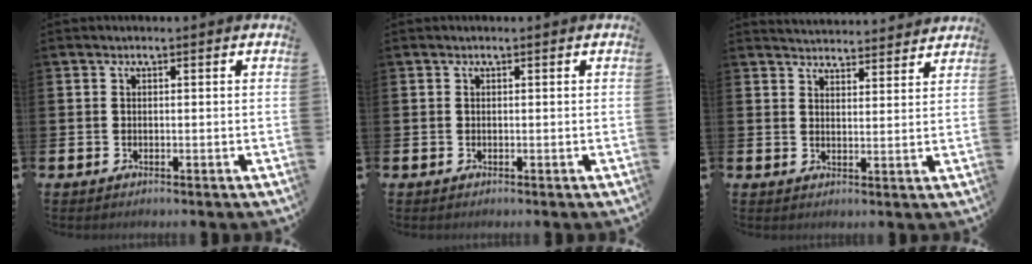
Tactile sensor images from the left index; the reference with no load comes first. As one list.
[{"total": 0.0}, {"total": 4.1, "force": [4.1, 0.4, -0.2], "torque": [-0.003, -0.029, 0.073]}]